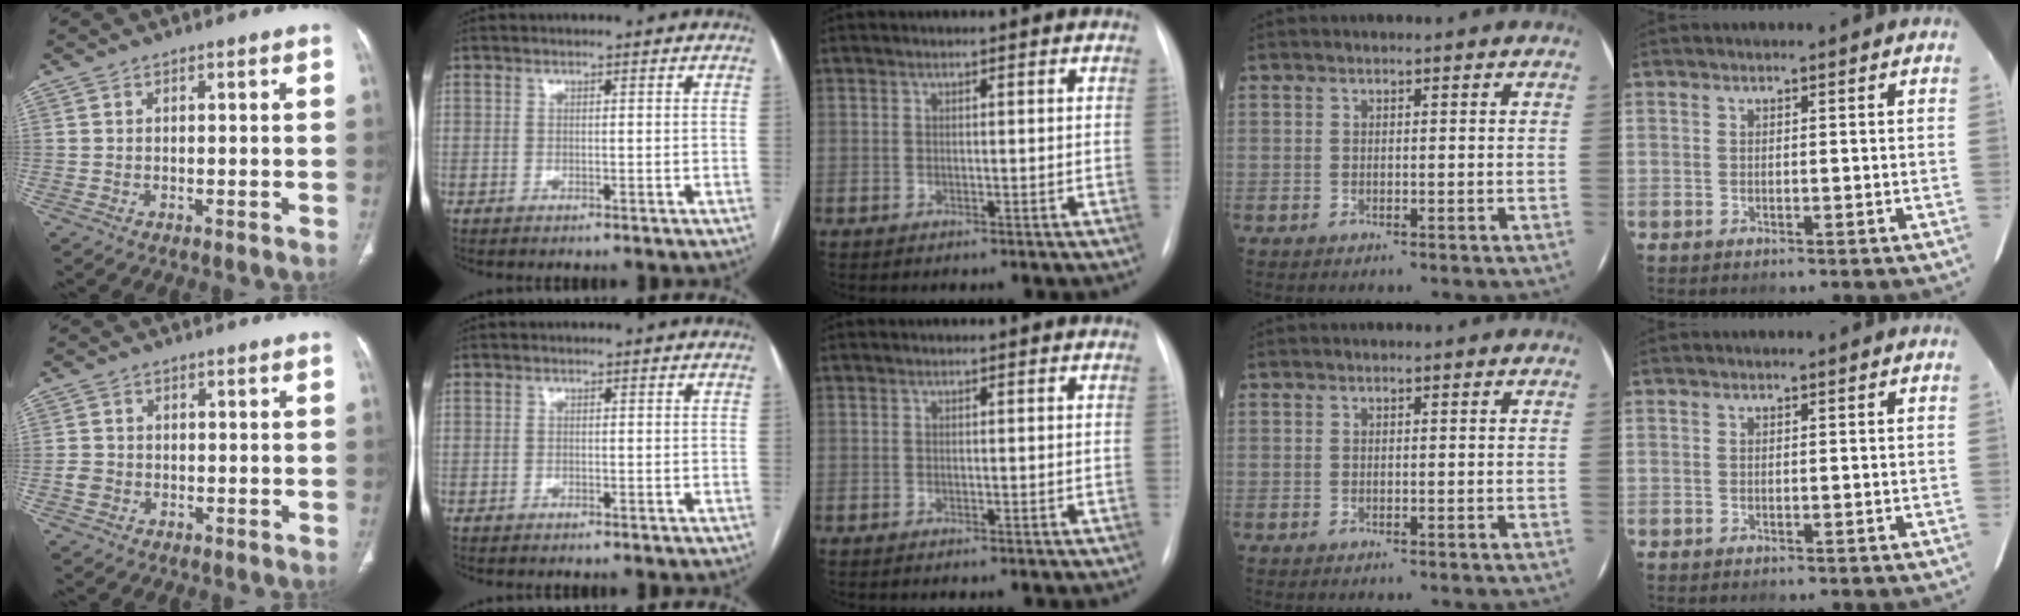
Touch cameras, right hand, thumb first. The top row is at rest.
{"thumb": {"total": 2.4, "force": [-0.7, 2.1, 0.9], "torque": [-0.010, 0.010, -0.014]}}